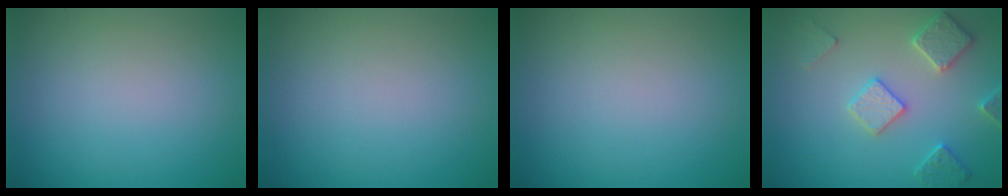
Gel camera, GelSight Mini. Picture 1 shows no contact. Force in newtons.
{"total": 0.0}
{"total": 0.0}
{"total": 3.5, "press": 3.4, "slide": 0.9}